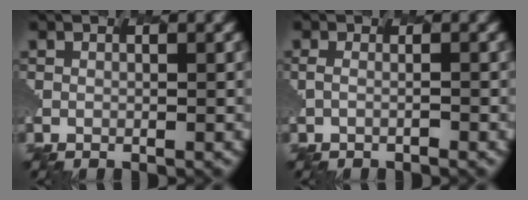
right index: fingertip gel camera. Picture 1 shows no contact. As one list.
[{"total": 0.9, "force": [-0.2, -0.4, -0.8], "torque": [0.006, 0.014, -0.017]}]